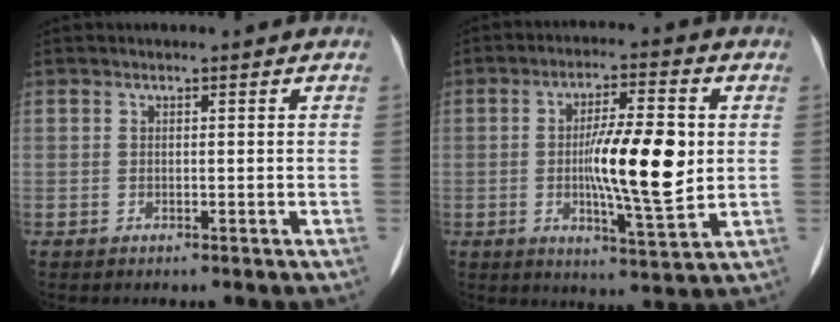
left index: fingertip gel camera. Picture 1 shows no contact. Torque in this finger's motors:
{"motor_torque": [1.22, 0.92, 0.47, 0.10]}